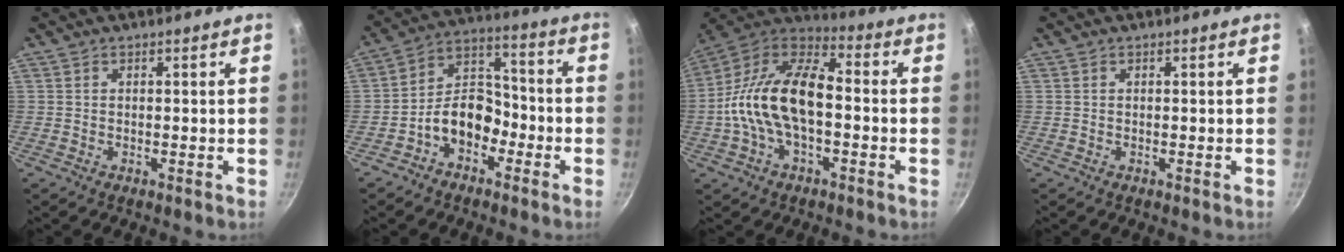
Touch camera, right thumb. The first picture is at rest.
{"total": 10.7, "force": [-4.3, 7.2, 6.5], "torque": [-0.090, 0.058, -0.087]}
{"total": 18.4, "force": [-1.7, 9.8, 15.5], "torque": [-0.297, 0.044, -0.036]}
{"total": 0.0}